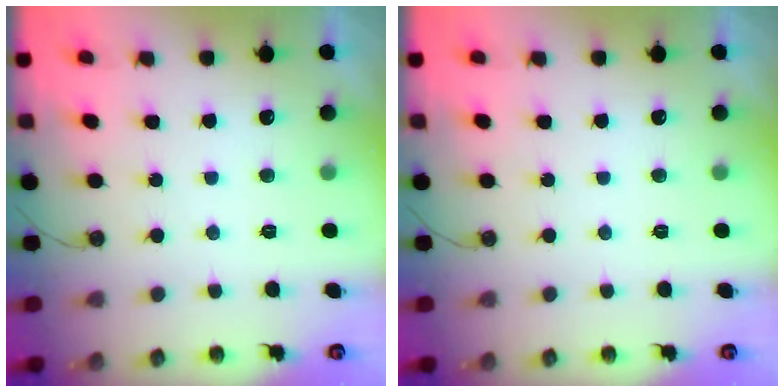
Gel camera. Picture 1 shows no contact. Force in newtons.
{"total": 0.0}